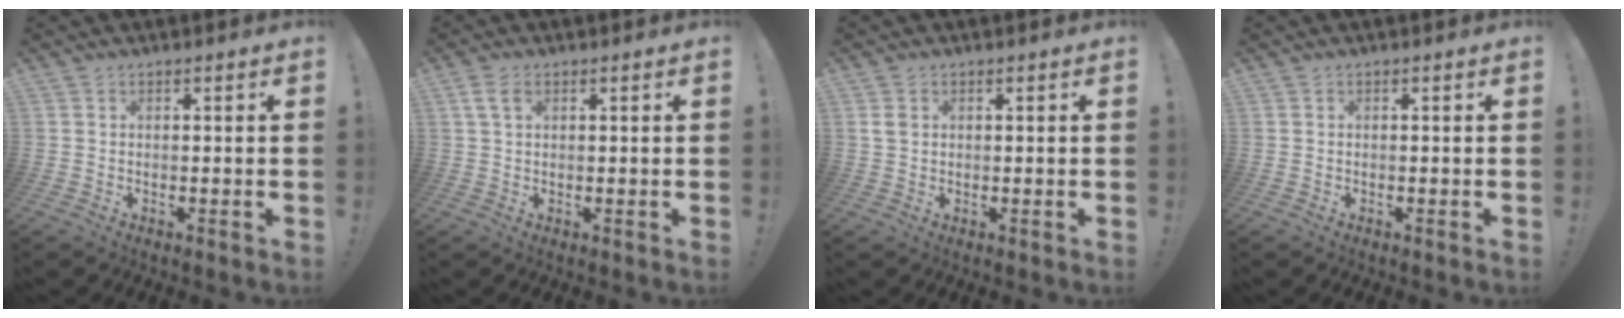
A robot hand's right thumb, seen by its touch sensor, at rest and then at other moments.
{"total": 3.9, "force": [1.7, 2.0, 2.9], "torque": [-0.055, 0.003, 0.032]}
{"total": 2.1, "force": [0.7, 1.6, 1.2], "torque": [-0.020, 0.003, 0.012]}
{"total": 0.0}